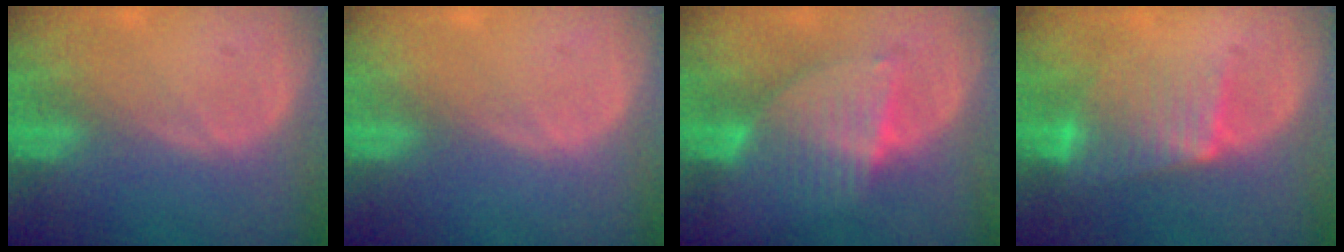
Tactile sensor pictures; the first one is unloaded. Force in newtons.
{"total": 0.0}
{"total": 6.3, "press": 6.3, "slide": 0.2}
{"total": 6.5, "press": 6.1, "slide": 2.3}